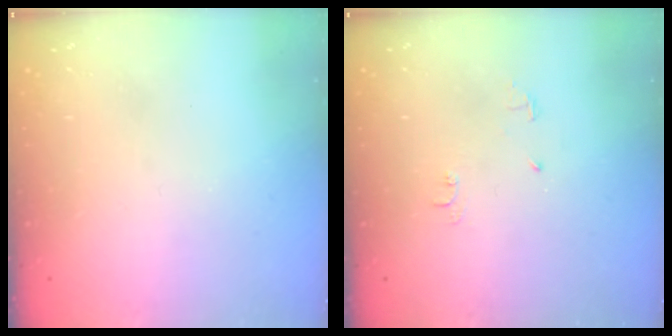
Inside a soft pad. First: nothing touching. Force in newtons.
{"total": 4.7, "press": 4.7, "slide": 0.7}